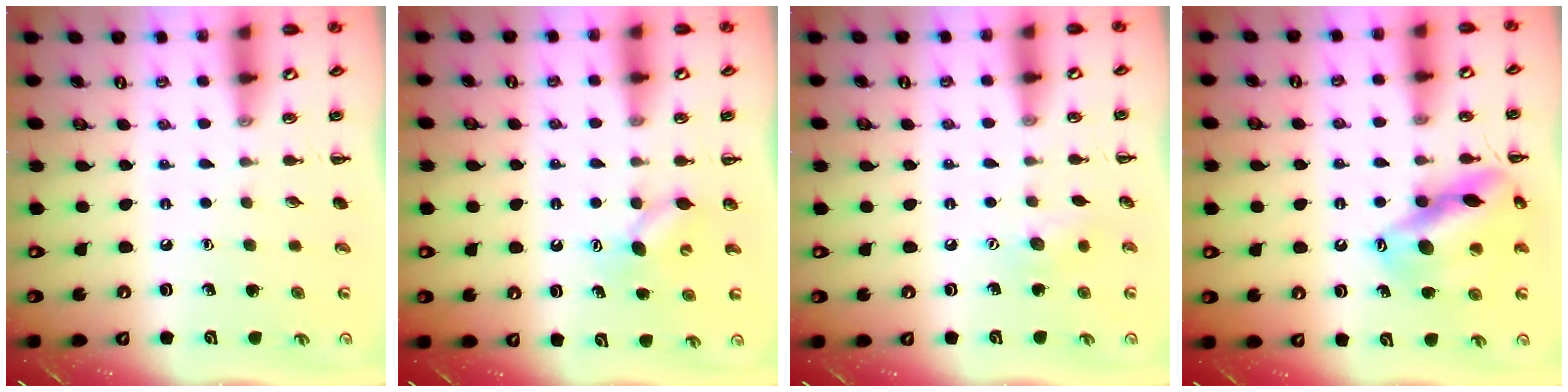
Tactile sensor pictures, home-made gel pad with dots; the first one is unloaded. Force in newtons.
{"total": 4.5, "press": 4.4, "slide": 1.0}
{"total": 6.7, "press": 6.6, "slide": 1.0}
{"total": 16.2, "press": 16.0, "slide": 2.5}